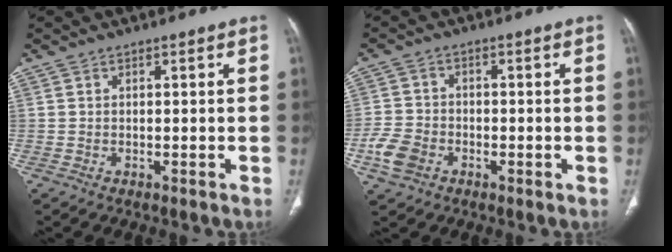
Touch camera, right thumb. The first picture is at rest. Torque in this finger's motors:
{"motor_torque": [3.23, 1.78, 0.28, -0.61, 0.07]}